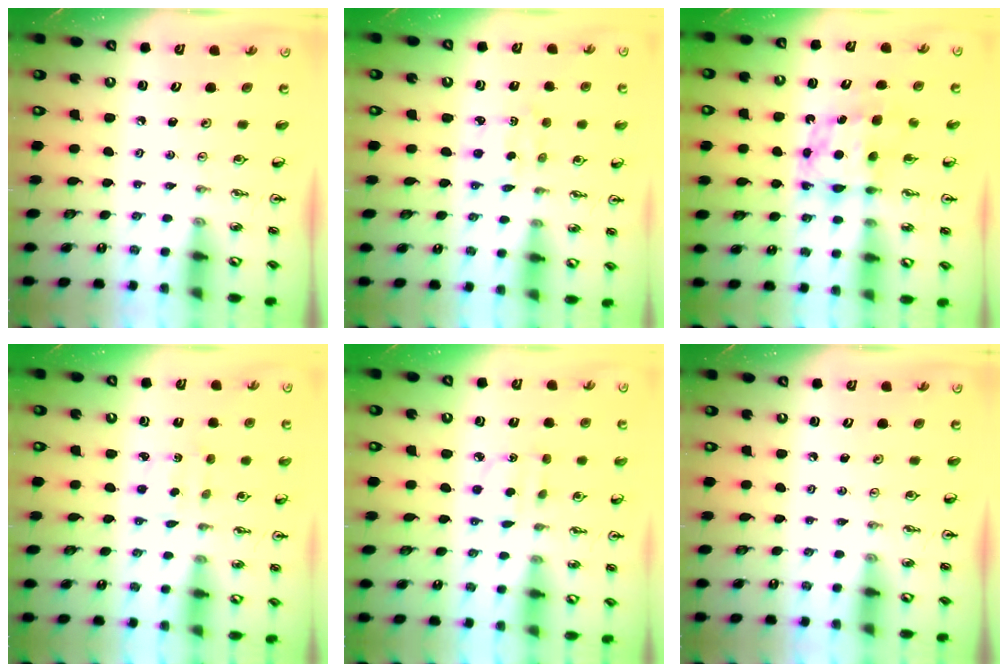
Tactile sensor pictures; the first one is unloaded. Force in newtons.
{"total": 2.3, "press": 2.3, "slide": 0.6}
{"total": 6.8, "press": 6.8, "slide": 0.2}
{"total": 1.8, "press": 1.7, "slide": 0.5}
{"total": 3.9, "press": 3.9, "slide": 0.4}
{"total": 0.0}